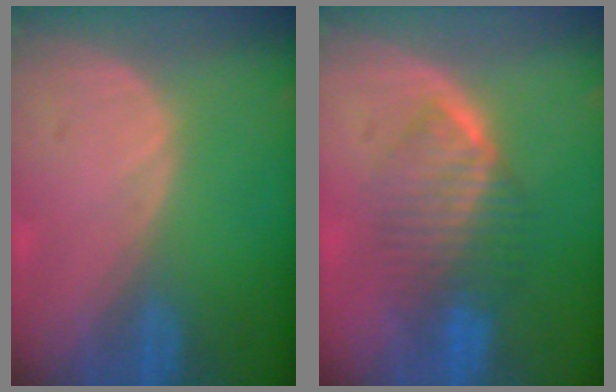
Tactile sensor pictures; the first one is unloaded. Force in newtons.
{"total": 6.6, "press": 6.5, "slide": 1.0}